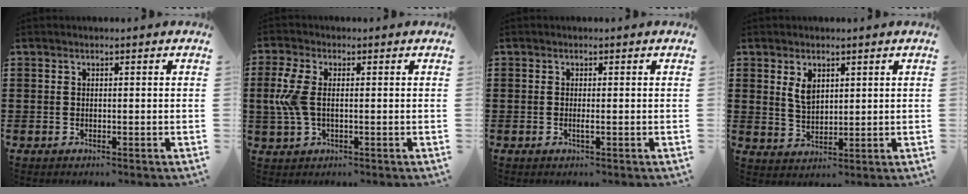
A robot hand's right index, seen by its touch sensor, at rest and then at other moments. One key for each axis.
{"total": 5.7, "fx": 0.2, "fy": 2.8, "fz": 5.0, "tx": -0.133, "ty": -0.003, "tz": -0.005}
{"total": 1.0, "fx": -0.2, "fy": -0.1, "fz": 1.0, "tx": -0.019, "ty": -0.007, "tz": -0.003}
{"total": 3.5, "fx": 1.9, "fy": 2.0, "fz": 2.1, "tx": -0.047, "ty": 0.006, "tz": 0.035}